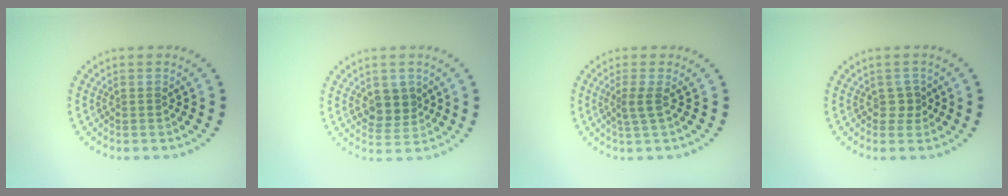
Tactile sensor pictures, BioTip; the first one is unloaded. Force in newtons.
{"total": 2.6, "press": 2.4, "slide": 1.1}
{"total": 1.7, "press": 1.2, "slide": 1.2}
{"total": 1.2, "press": 1.0, "slide": 0.6}